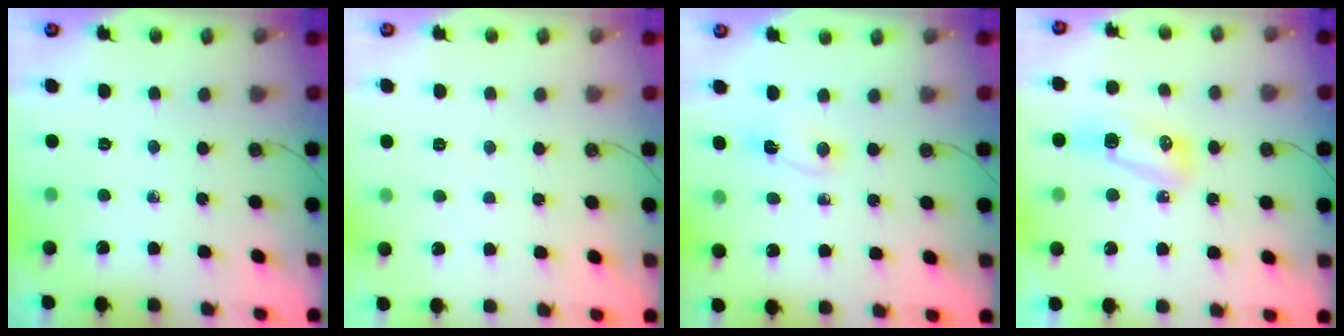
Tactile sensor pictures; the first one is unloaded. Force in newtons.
{"total": 4.9, "press": 2.9, "slide": 4.0}
{"total": 2.0, "press": 1.6, "slide": 1.2}
{"total": 7.7, "press": 7.6, "slide": 1.1}